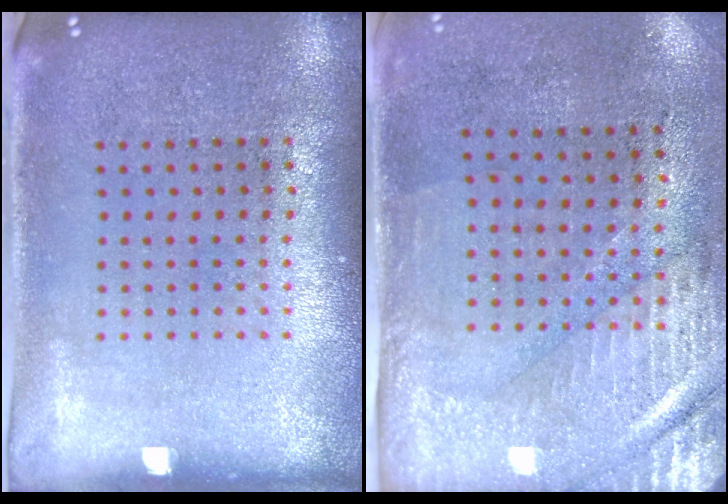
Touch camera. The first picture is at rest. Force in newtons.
{"total": 2.9, "press": 2.5, "slide": 1.5}